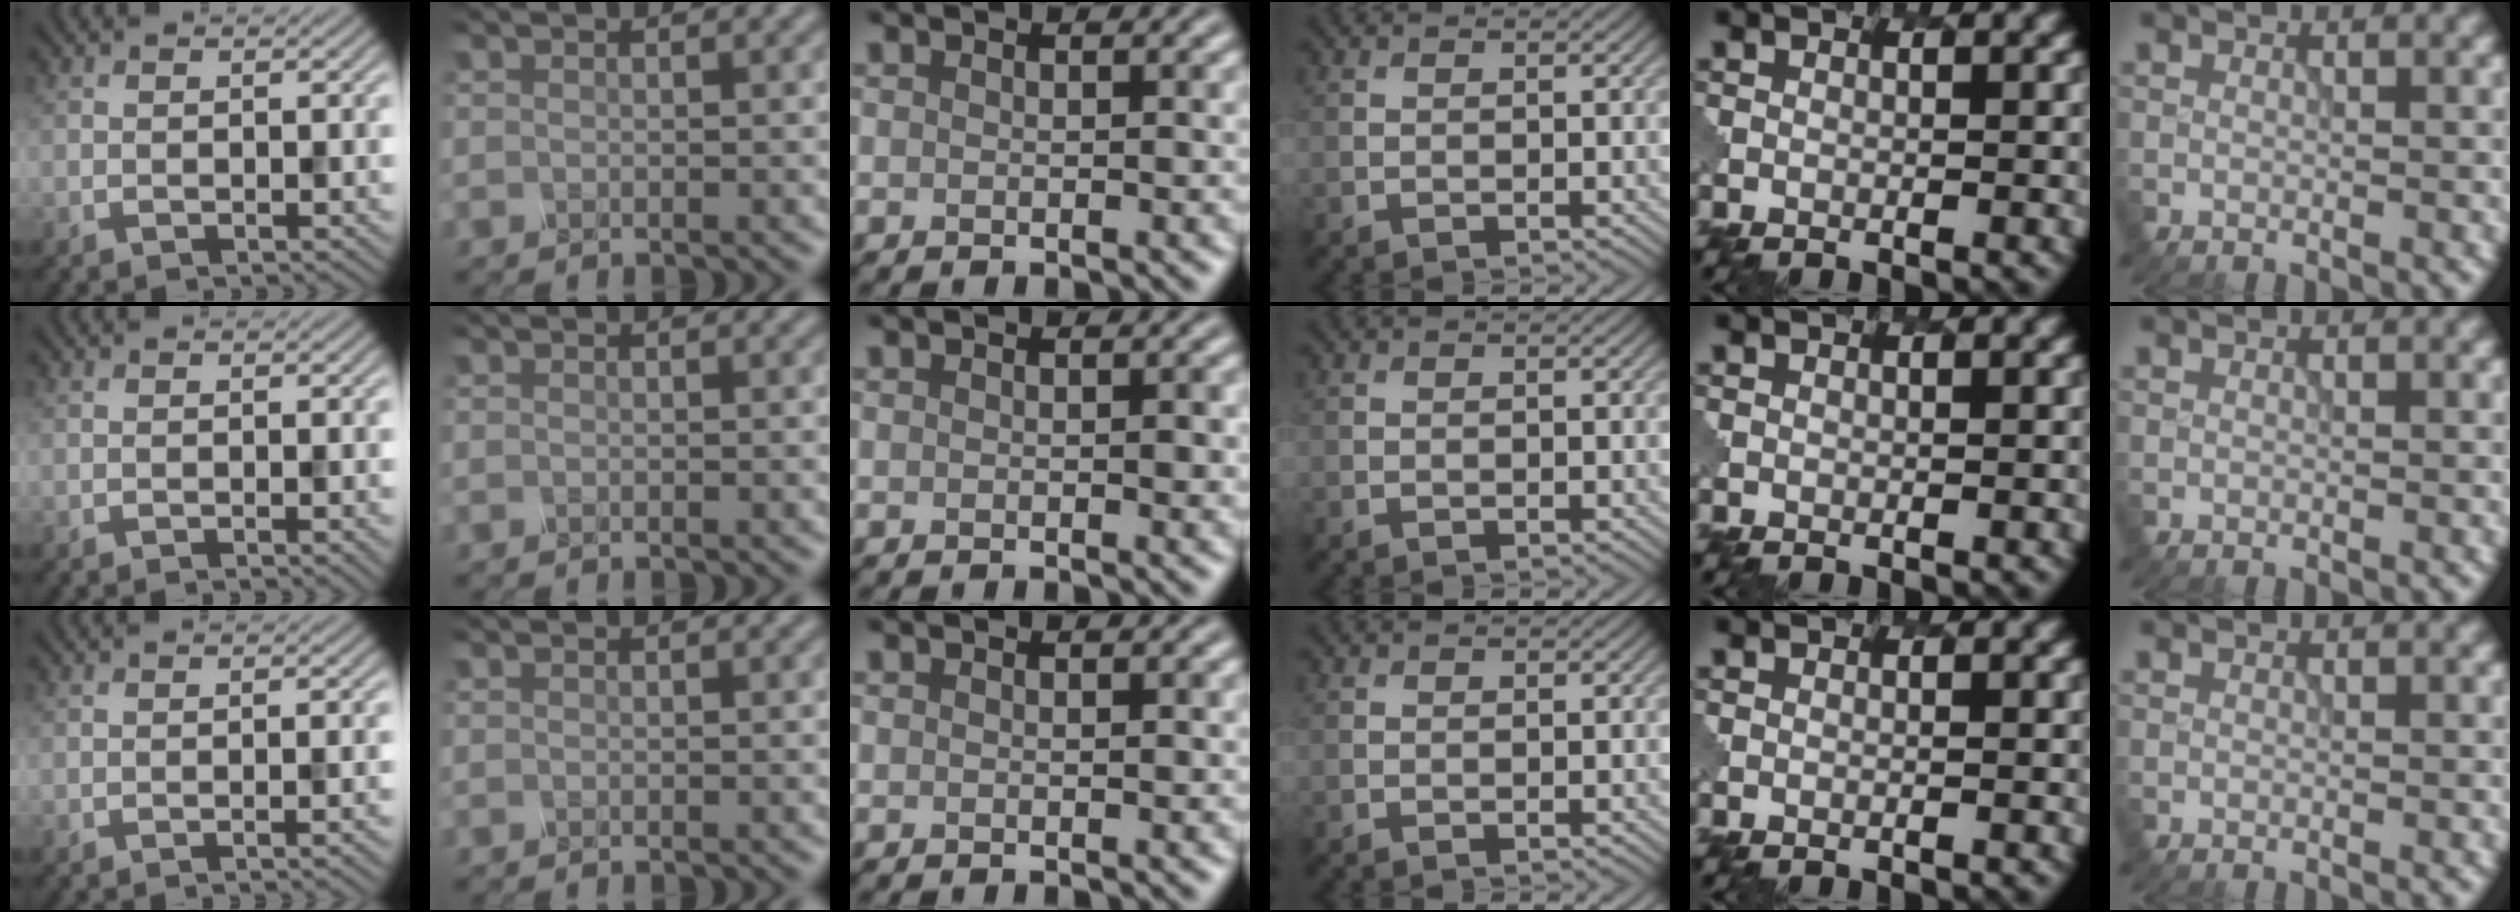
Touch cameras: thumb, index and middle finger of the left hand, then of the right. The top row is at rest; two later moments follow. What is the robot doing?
{"motion": "unscrew", "object": "spray bottle"}